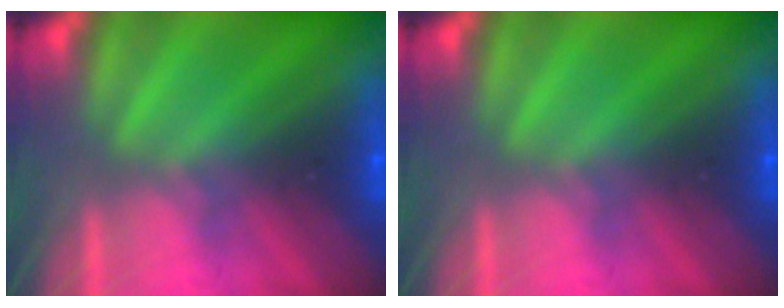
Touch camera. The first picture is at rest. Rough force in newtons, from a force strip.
{"total": 0.0}